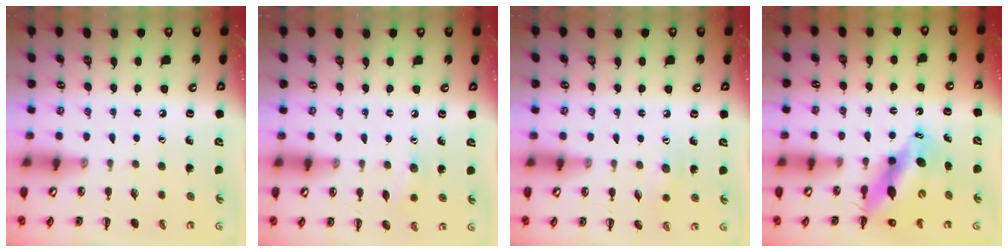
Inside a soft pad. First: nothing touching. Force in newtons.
{"total": 5.9, "press": 5.7, "slide": 1.3}
{"total": 6.4, "press": 6.3, "slide": 1.4}
{"total": 11.3, "press": 10.9, "slide": 2.9}